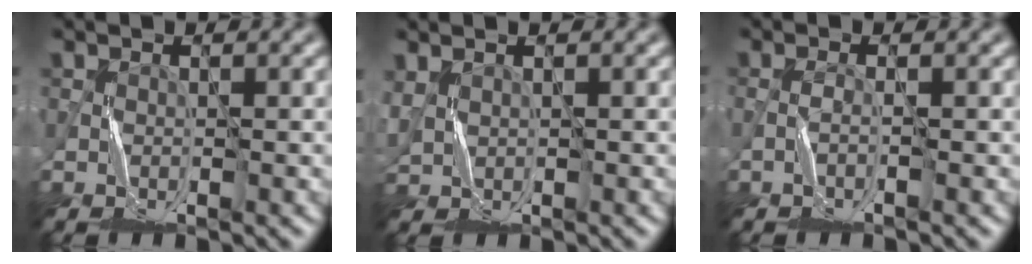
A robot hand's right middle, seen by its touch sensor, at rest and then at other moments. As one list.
[{"total": 1.7, "force": [1.0, 1.1, 1.0], "torque": [-0.033, 0.005, 0.024]}, {"total": 0.7, "force": [-0.7, -0.2, 0.0], "torque": [-0.003, 0.006, -0.015]}]